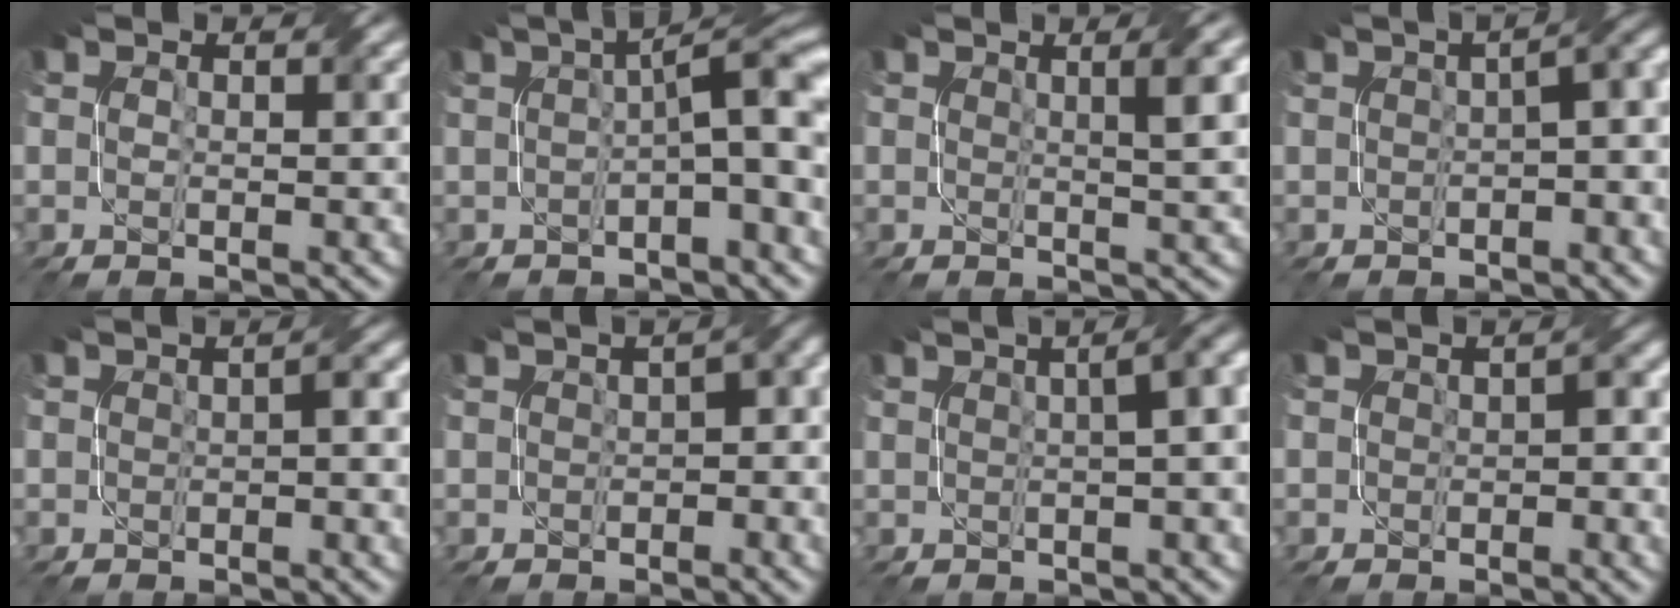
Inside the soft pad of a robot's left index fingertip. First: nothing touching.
{"total": 7.4, "force": [0.5, 1.7, 7.2], "torque": [-0.079, 0.025, 0.004]}
{"total": 3.8, "force": [0.9, 0.9, 3.5], "torque": [-0.033, 0.014, 0.014]}
{"total": 7.7, "force": [0.1, 3.6, 6.8], "torque": [-0.024, 0.028, -0.012]}
{"total": 1.7, "force": [-0.7, 0.6, 1.5], "torque": [-0.013, 0.010, -0.004]}
{"total": 4.3, "force": [-0.8, 2.3, 3.5], "torque": [-0.020, 0.007, -0.004]}
{"total": 10.8, "force": [2.4, 5.8, 8.7], "torque": [-0.011, 0.065, -0.006]}
{"total": 2.0, "force": [-0.7, 1.2, 1.5], "torque": [-0.012, 0.006, -0.005]}